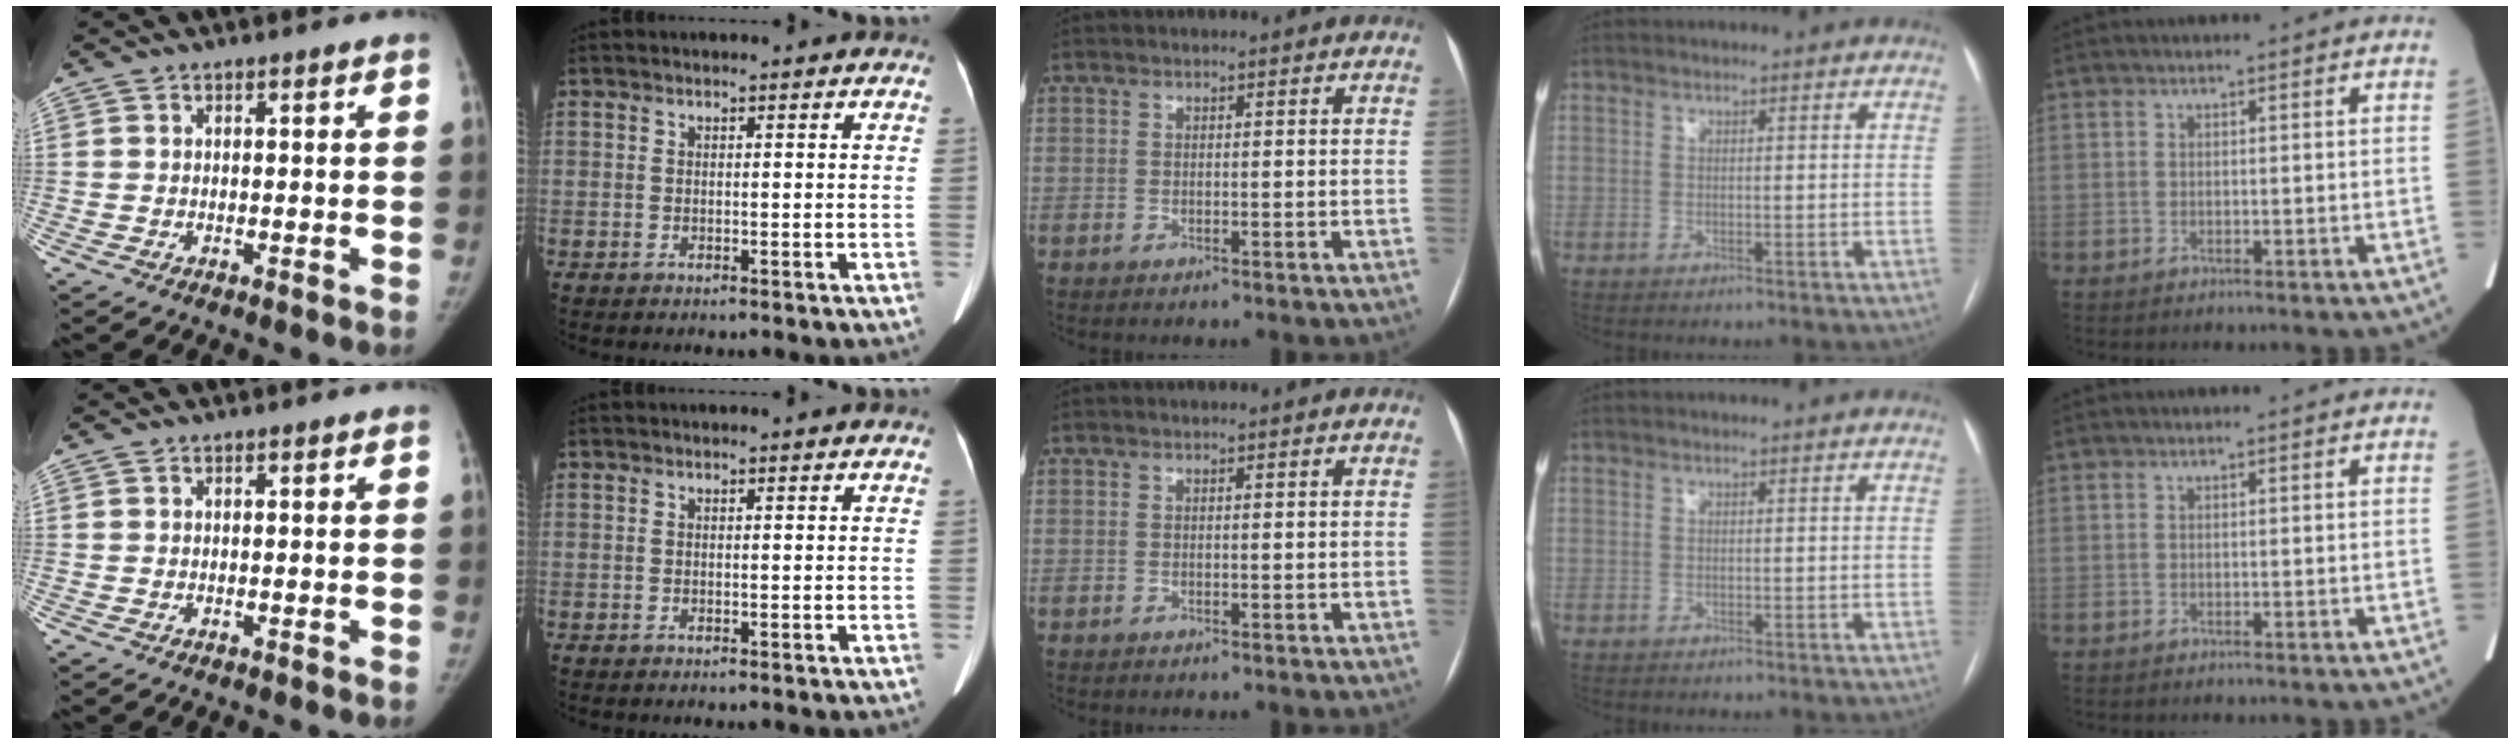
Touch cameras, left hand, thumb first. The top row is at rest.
{}